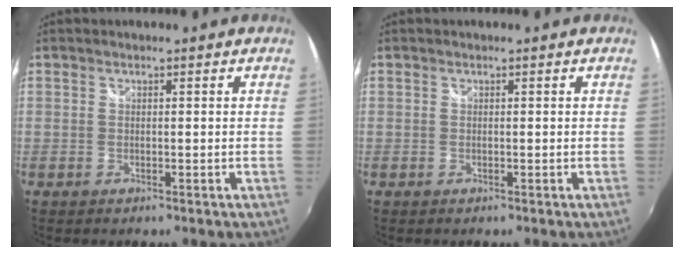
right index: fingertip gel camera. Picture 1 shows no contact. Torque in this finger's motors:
{"motor_torque": [0.08, 0.00, 0.00, -0.01]}